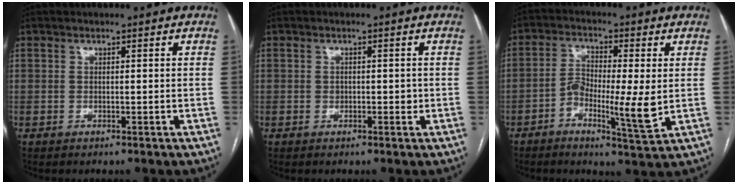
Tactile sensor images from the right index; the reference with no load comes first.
{"total": 1.4, "force": [-0.1, 1.1, 0.7], "torque": [-0.013, 0.005, 0.002]}
{"total": 8.0, "force": [-1.7, 1.6, 7.7], "torque": [-0.140, 0.001, -0.032]}